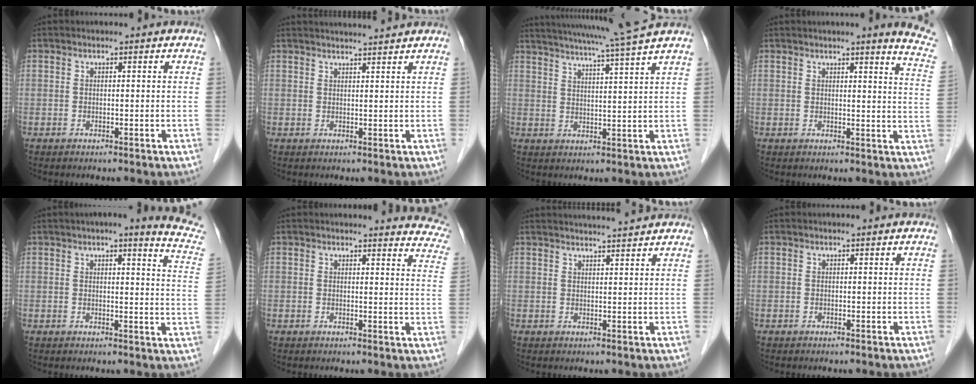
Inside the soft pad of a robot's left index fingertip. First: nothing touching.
{"total": 6.5, "force": [6.2, -0.5, 1.8], "torque": [-0.028, 0.020, 0.077]}
{"total": 13.3, "force": [11.4, -2.0, 6.5], "torque": [-0.116, -0.017, 0.152]}
{"total": 8.8, "force": [7.5, -0.2, 4.5], "torque": [-0.039, -0.042, 0.053]}
{"total": 11.9, "force": [10.1, 0.8, 6.2], "torque": [-0.064, -0.033, 0.086]}
{"total": 12.9, "force": [12.4, 2.4, 2.5], "torque": [0.009, -0.059, 0.096]}
{"total": 7.8, "force": [7.4, -0.6, 2.2], "torque": [-0.035, 0.017, 0.095]}
{"total": 0.0}